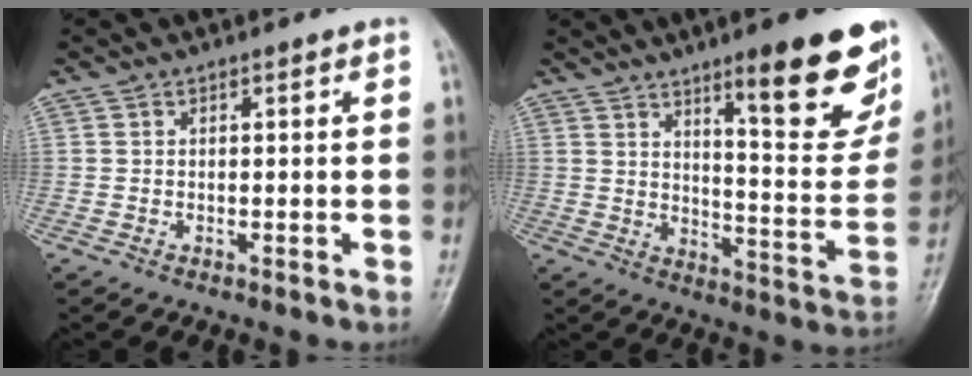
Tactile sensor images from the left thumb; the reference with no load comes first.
{"total": 18.8, "force": [11.2, 4.4, 14.5], "torque": [-0.146, -0.070, 0.162]}